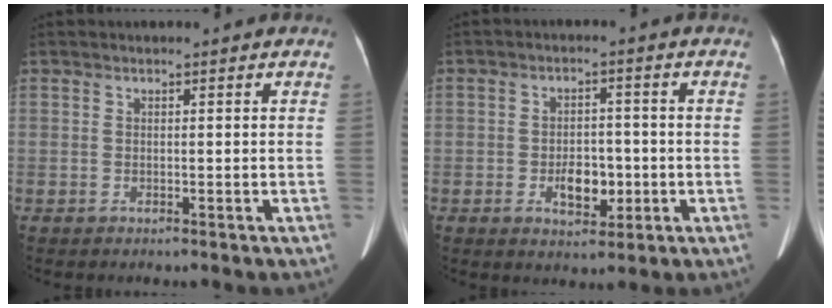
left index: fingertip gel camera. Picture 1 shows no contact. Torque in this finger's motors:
{"motor_torque": [-0.14, 0.03, 0.14, 0.00]}